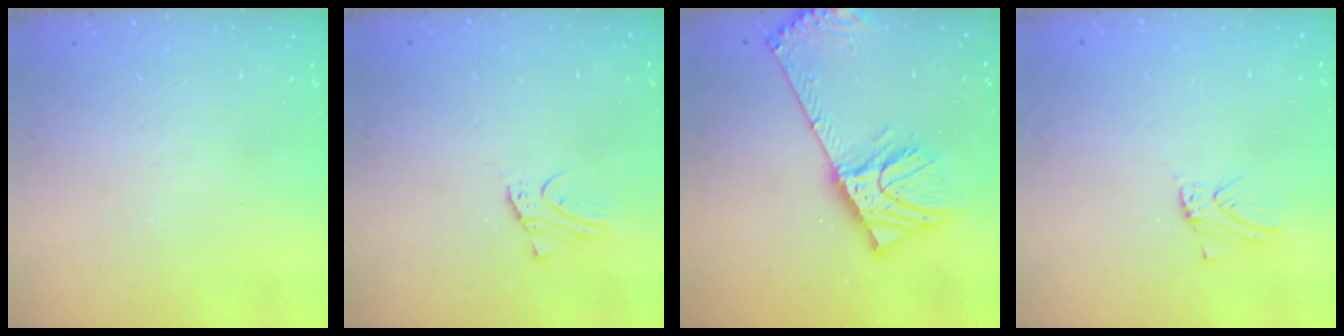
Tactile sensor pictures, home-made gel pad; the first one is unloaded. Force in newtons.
{"total": 2.3, "press": 2.3, "slide": 0.2}
{"total": 12.4, "press": 12.2, "slide": 2.2}
{"total": 2.2, "press": 2.2, "slide": 0.3}